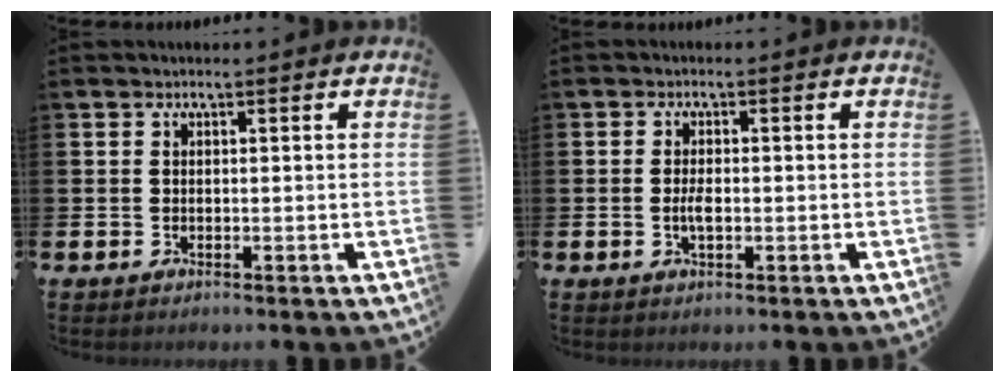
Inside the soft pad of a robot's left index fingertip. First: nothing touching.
{"total": 2.2, "force": [-0.3, 0.8, 2.0], "torque": [-0.032, -0.002, -0.007]}